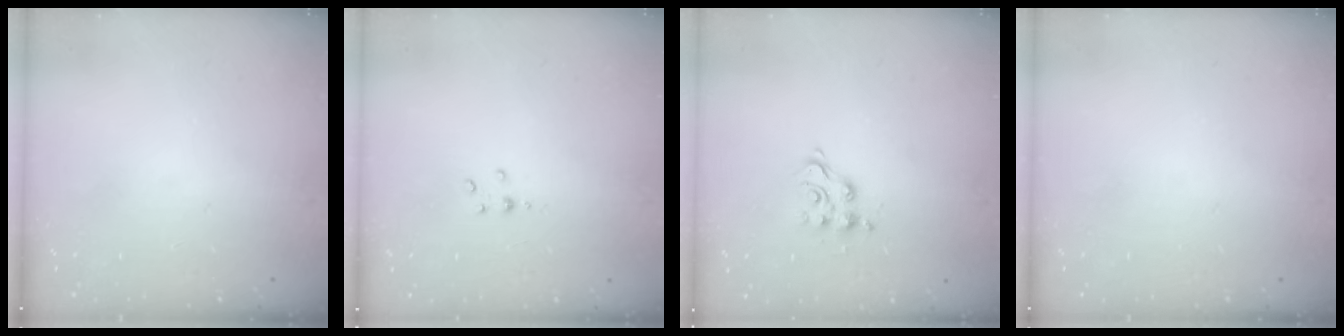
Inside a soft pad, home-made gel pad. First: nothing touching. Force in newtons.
{"total": 2.8, "press": 2.8, "slide": 0.3}
{"total": 6.7, "press": 6.7, "slide": 0.5}
{"total": 0.0}